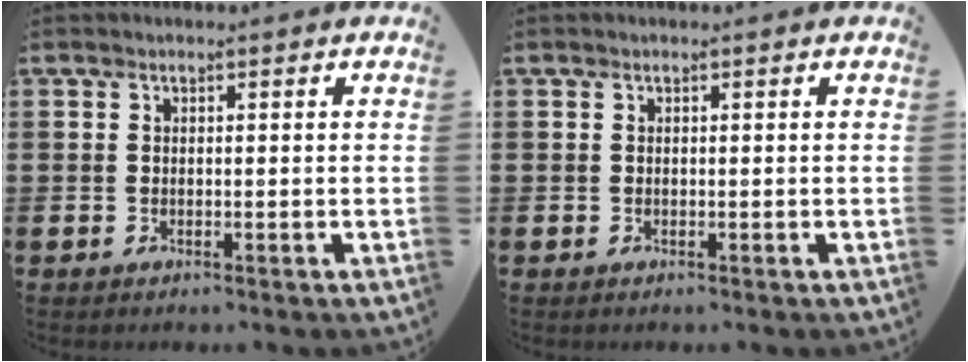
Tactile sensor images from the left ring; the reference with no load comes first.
{"total": 0.0}